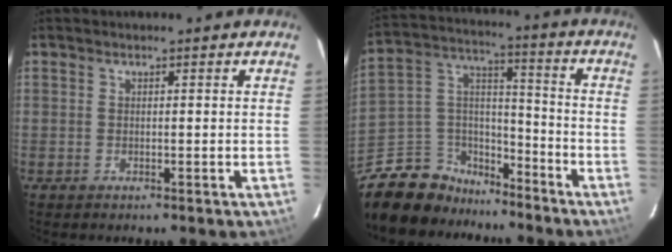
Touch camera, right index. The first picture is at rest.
{"total": 15.7, "force": [-12.3, 8.9, 4.2], "torque": [-0.113, 0.062, -0.206]}